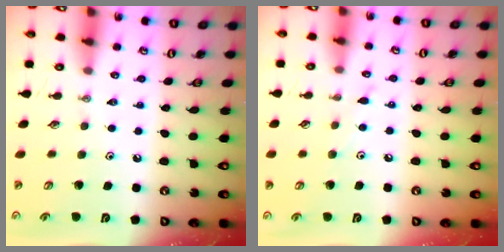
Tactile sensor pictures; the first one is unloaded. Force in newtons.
{"total": 4.4, "press": 4.4, "slide": 0.4}